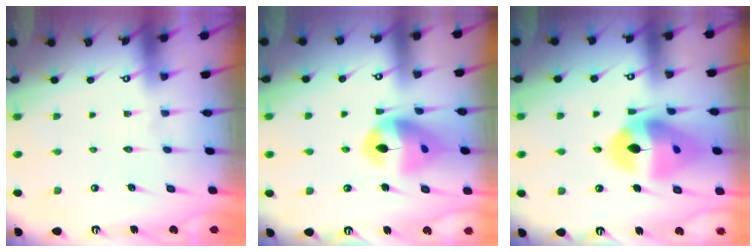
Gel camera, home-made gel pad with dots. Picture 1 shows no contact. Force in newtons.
{"total": 13.9, "press": 13.9, "slide": 1.3}
{"total": 17.4, "press": 17.2, "slide": 2.0}